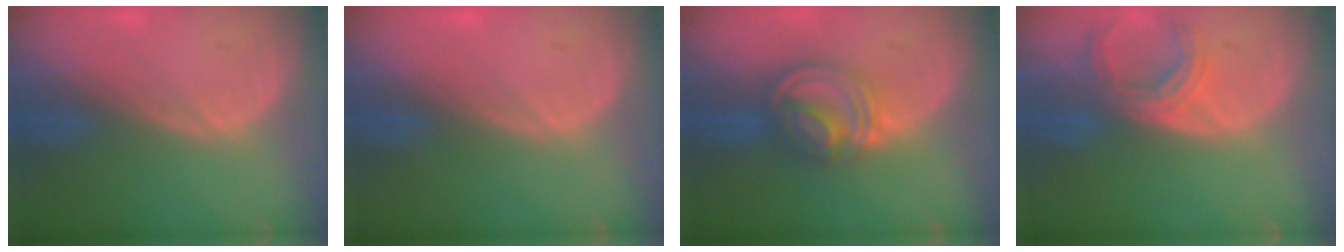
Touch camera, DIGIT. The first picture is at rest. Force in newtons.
{"total": 0.5, "press": 0.0, "slide": 0.5}
{"total": 7.9, "press": 6.7, "slide": 4.0}
{"total": 6.0, "press": 5.6, "slide": 2.3}